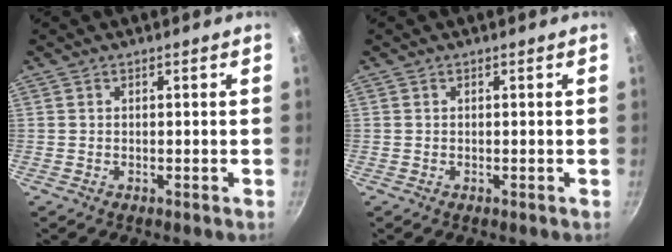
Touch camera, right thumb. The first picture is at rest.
{"total": 0.0}